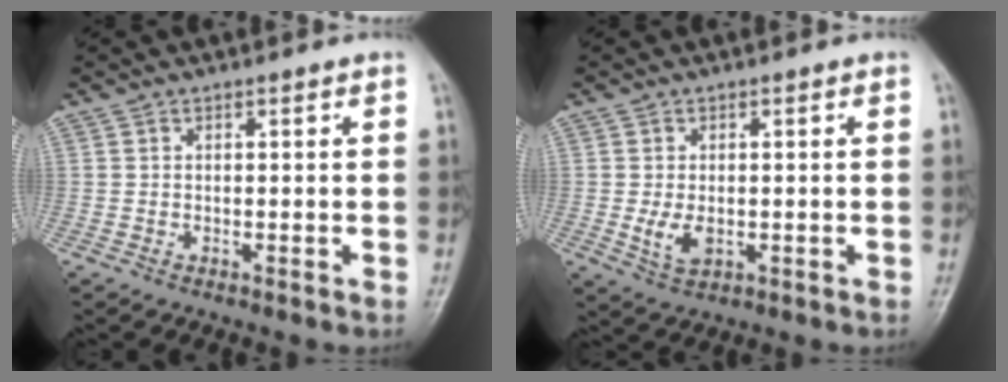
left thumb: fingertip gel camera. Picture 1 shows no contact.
{"total": 4.0, "force": [-0.5, 2.5, 3.1], "torque": [-0.057, -0.008, -0.003]}